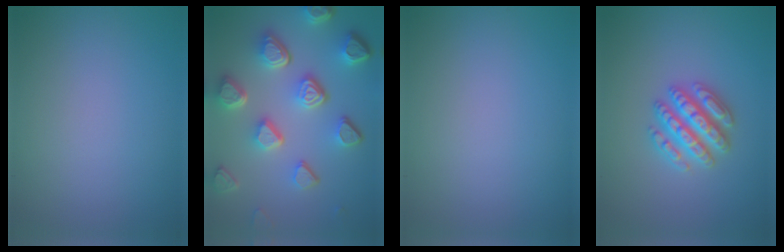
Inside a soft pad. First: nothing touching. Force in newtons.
{"total": 7.7, "press": 5.7, "slide": 5.2}
{"total": 0.0}
{"total": 4.7, "press": 4.6, "slide": 0.9}